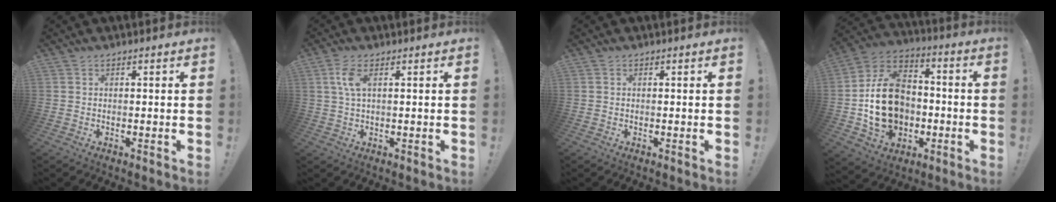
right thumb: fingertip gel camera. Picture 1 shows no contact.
{"total": 5.1, "force": [1.6, 2.2, 4.4], "torque": [-0.095, 0.003, 0.027]}
{"total": 0.0}
{"total": 19.6, "force": [-2.9, 15.2, 12.0], "torque": [-0.205, 0.028, -0.035]}